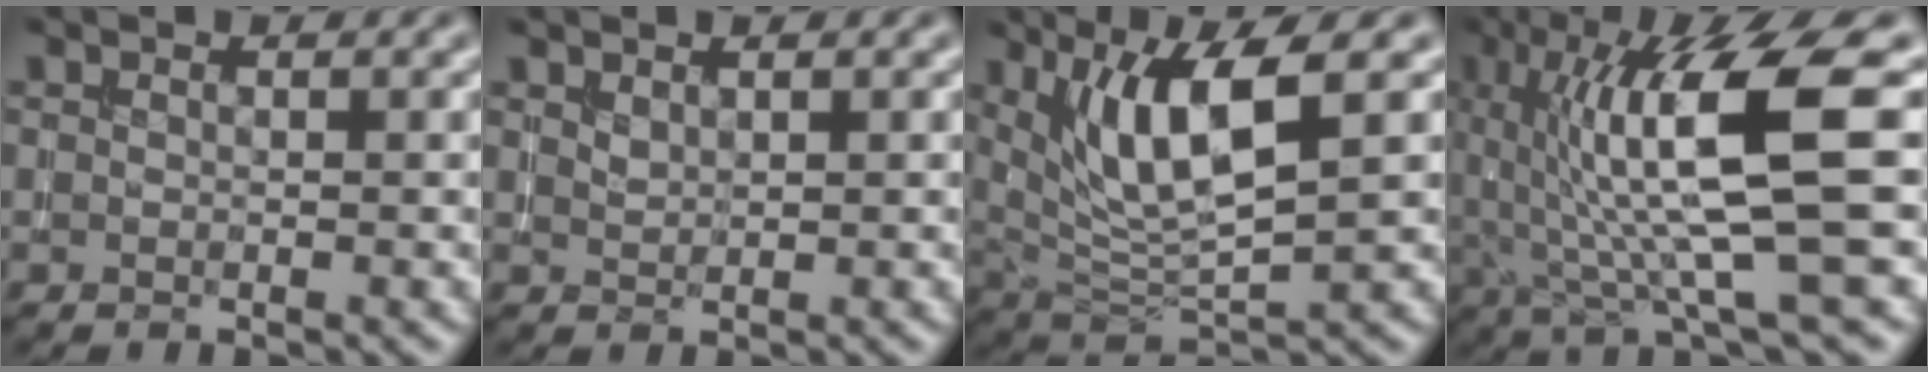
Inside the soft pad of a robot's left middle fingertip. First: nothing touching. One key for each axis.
{"total": 0.9, "fx": 0.7, "fy": 0.3, "fz": 0.5, "tx": -0.014, "ty": 0.001, "tz": 0.018}
{"total": 7.5, "fx": 2.7, "fy": 1.9, "fz": 6.7, "tx": -0.124, "ty": -0.010, "tz": 0.055}
{"total": 11.4, "fx": 1.6, "fy": 2.2, "fz": 11.1, "tx": -0.177, "ty": 0.000, "tz": 0.033}